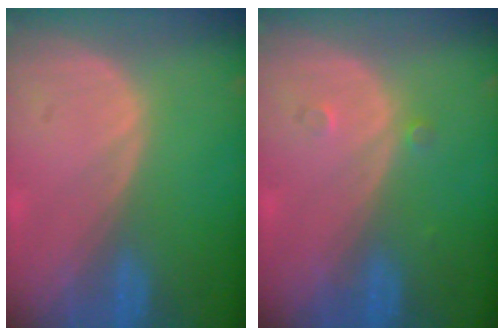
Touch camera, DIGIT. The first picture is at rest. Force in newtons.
{"total": 1.2, "press": 1.0, "slide": 0.7}